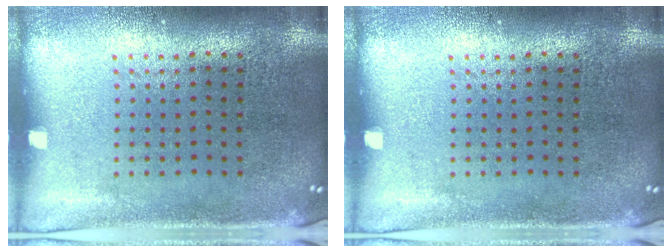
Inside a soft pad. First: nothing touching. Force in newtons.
{"total": 0.0}